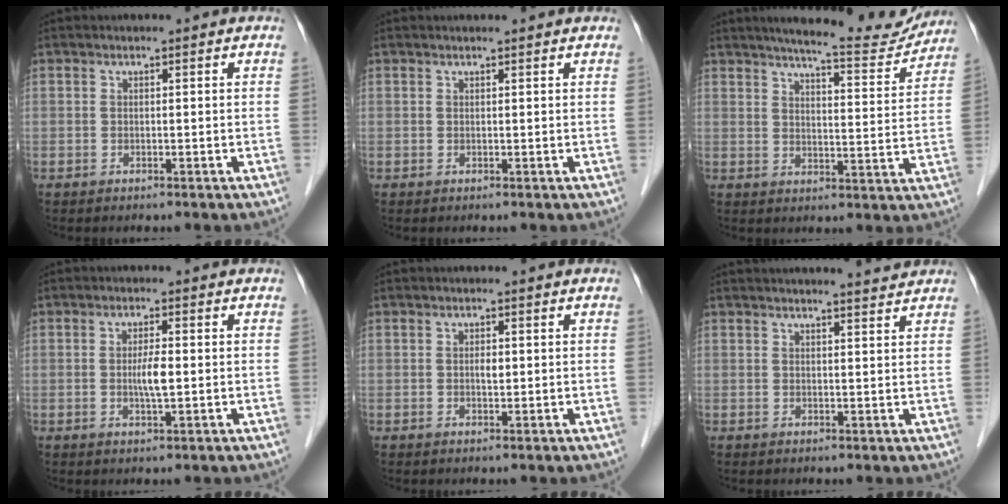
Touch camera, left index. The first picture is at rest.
{"total": 1.9, "force": [1.9, 0.1, 0.5], "torque": [-0.010, 0.010, 0.021]}
{"total": 12.6, "force": [11.8, 1.3, 4.4], "torque": [-0.057, -0.015, 0.148]}
{"total": 3.1, "force": [-0.2, 0.4, 3.1], "torque": [-0.059, -0.003, -0.002]}
{"total": 1.2, "force": [0.1, 0.5, 1.0], "torque": [-0.018, 0.000, 0.003]}
{"total": 3.9, "force": [3.7, -0.2, 1.1], "torque": [-0.020, 0.003, 0.044]}